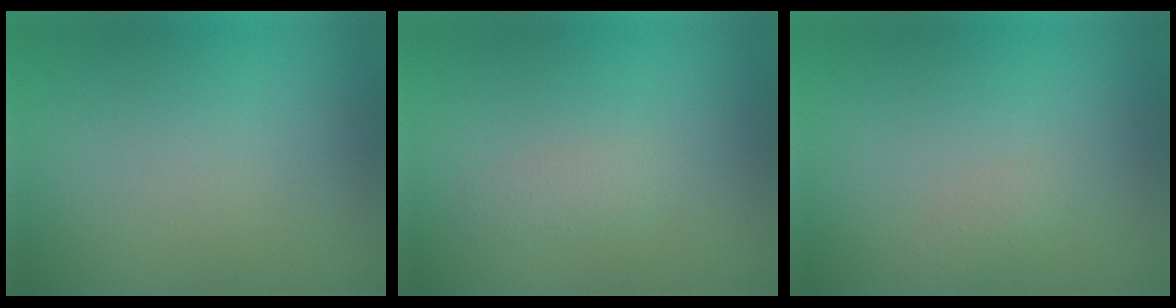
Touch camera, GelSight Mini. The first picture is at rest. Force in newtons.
{"total": 1.0, "press": 1.0, "slide": 0.0}
{"total": 1.1, "press": 1.1, "slide": 0.0}